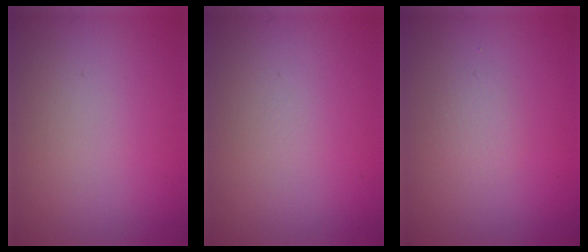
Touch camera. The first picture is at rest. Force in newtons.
{"total": 0.0}
{"total": 1.0, "press": 1.0, "slide": 0.0}